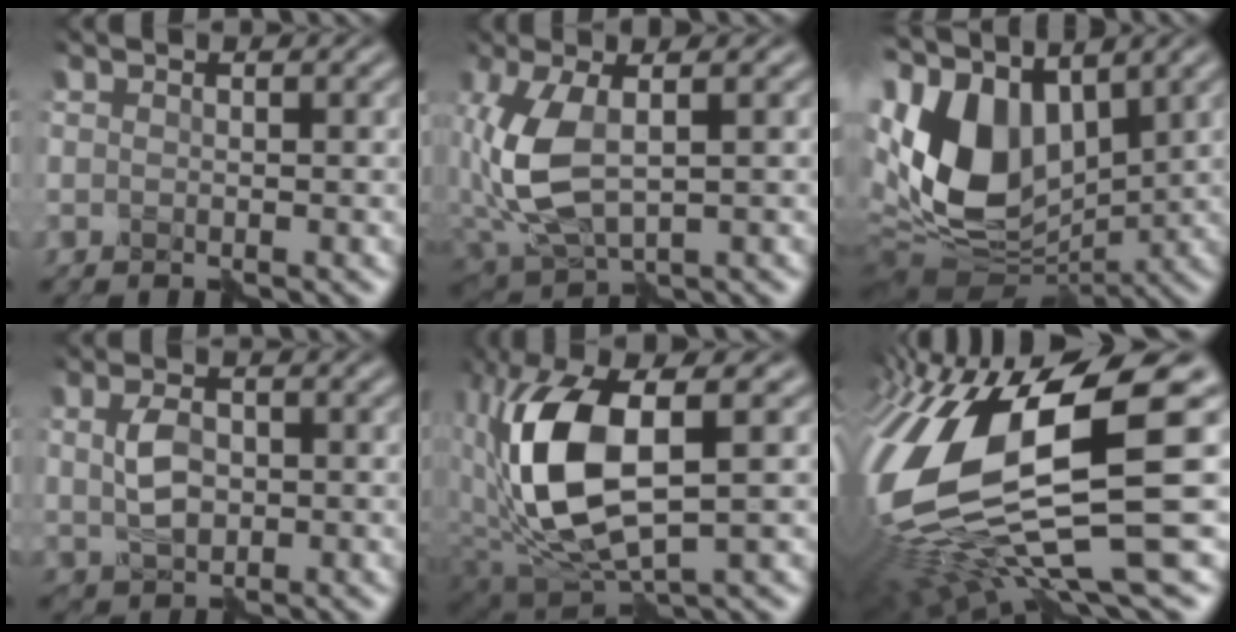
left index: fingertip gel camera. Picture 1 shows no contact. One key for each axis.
{"total": 6.9, "fx": 0.1, "fy": 3.4, "fz": 5.9, "tx": -0.147, "ty": 0.003, "tz": 0.006}
{"total": 10.5, "fx": 2.1, "fy": 6.7, "fz": 7.8, "tx": -0.171, "ty": -0.004, "tz": 0.032}
{"total": 2.7, "fx": 0.4, "fy": 1.7, "fz": 2.0, "tx": -0.049, "ty": 0.002, "tz": 0.010}
{"total": 10.4, "fx": 1.5, "fy": 4.8, "fz": 9.1, "tx": -0.199, "ty": 0.002, "tz": 0.032}
{"total": 16.3, "fx": 0.4, "fy": 5.2, "fz": 15.4, "tx": -0.328, "ty": 0.001, "tz": 0.014}